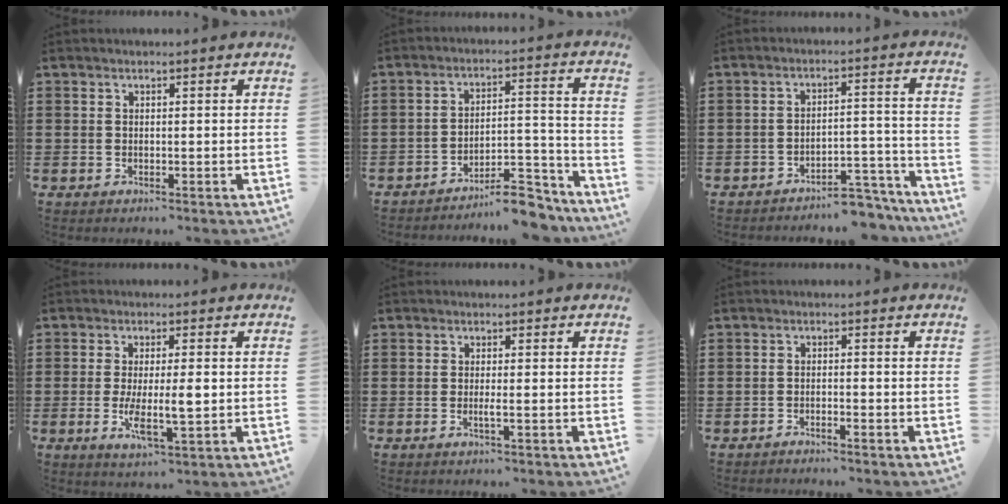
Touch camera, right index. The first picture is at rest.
{"total": 9.3, "force": [-8.3, 1.7, 3.8], "torque": [-0.043, 0.031, -0.152]}
{"total": 5.3, "force": [-5.0, 0.9, 1.6], "torque": [-0.024, 0.010, -0.097]}
{"total": 6.5, "force": [-0.8, 1.5, 6.2], "torque": [-0.113, -0.010, -0.018]}
{"total": 1.5, "force": [-0.5, -0.1, 1.5], "torque": [-0.032, -0.008, -0.011]}
{"total": 1.2, "force": [-1.1, -0.1, 0.3], "torque": [-0.006, 0.001, -0.022]}